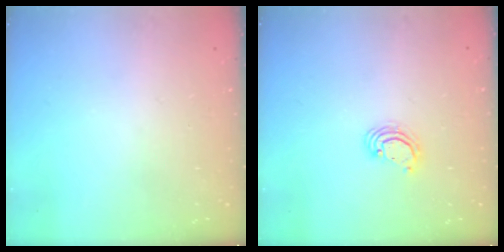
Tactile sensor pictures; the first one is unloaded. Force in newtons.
{"total": 3.0, "press": 3.0, "slide": 0.3}